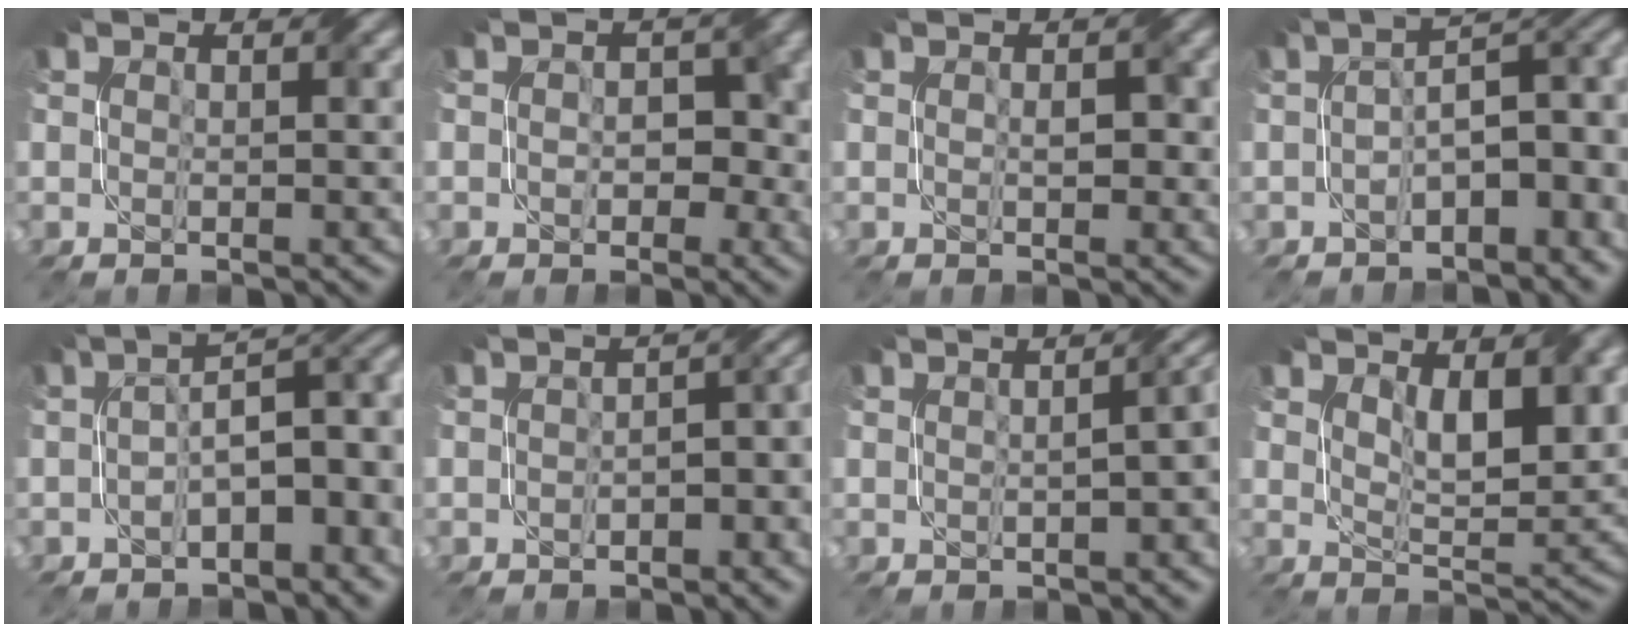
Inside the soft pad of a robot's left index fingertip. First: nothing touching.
{"total": 3.3, "force": [-0.1, 2.6, 2.0], "torque": [0.003, 0.005, 0.007]}
{"total": 2.1, "force": [0.2, 1.2, 1.7], "torque": [-0.023, 0.001, 0.011]}
{"total": 6.7, "force": [-0.9, 3.4, 5.6], "torque": [-0.068, 0.014, -0.012]}
{"total": 7.0, "force": [-0.8, 3.3, 6.1], "torque": [-0.079, 0.017, -0.009]}
{"total": 4.2, "force": [-1.6, 2.2, 3.2], "torque": [-0.022, 0.004, -0.015]}
{"total": 5.6, "force": [0.0, 2.8, 4.9], "torque": [-0.020, 0.010, 0.005]}
{"total": 5.6, "force": [2.6, 2.2, 4.5], "torque": [-0.074, -0.004, 0.058]}